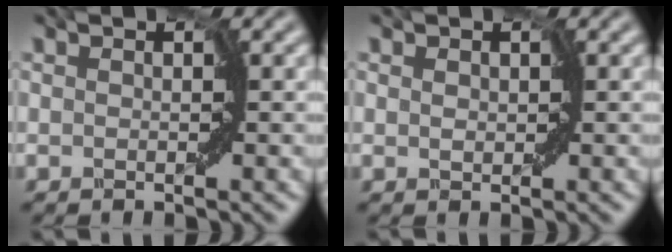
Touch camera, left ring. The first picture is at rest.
{"total": 0.6, "force": [0.2, 0.5, 0.2], "torque": [-0.003, 0.000, 0.005]}